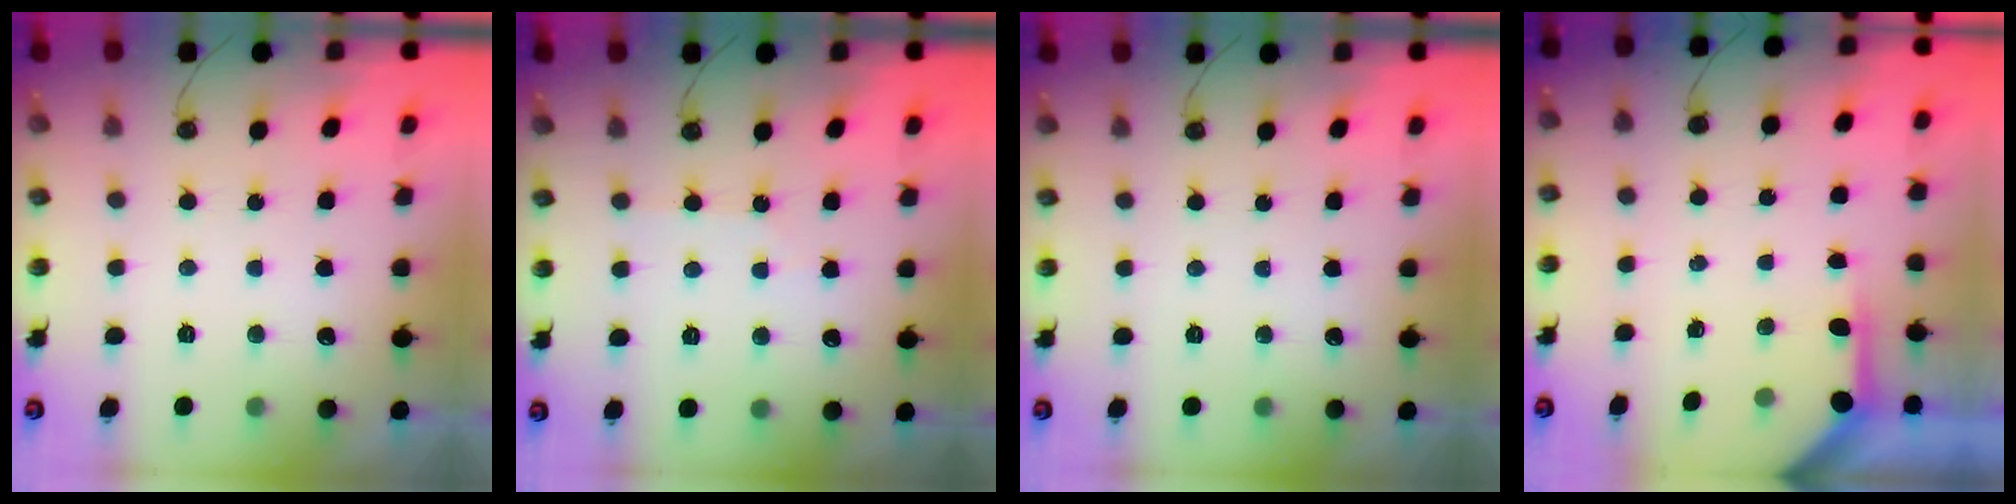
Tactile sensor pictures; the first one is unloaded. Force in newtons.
{"total": 2.4, "press": 2.4, "slide": 0.4}
{"total": 0.0}
{"total": 3.9, "press": 3.8, "slide": 0.4}